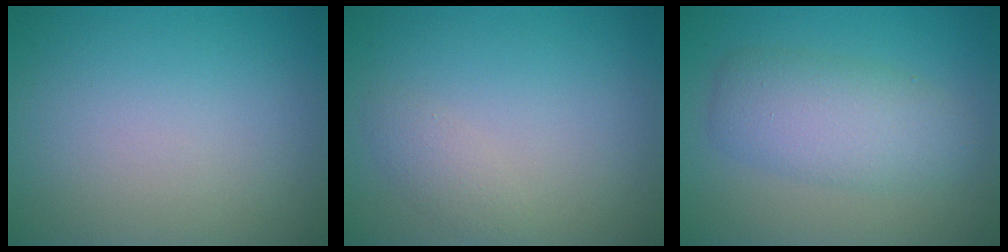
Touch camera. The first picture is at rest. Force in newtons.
{"total": 1.3, "press": 1.3, "slide": 0.1}
{"total": 3.7, "press": 3.7, "slide": 0.2}